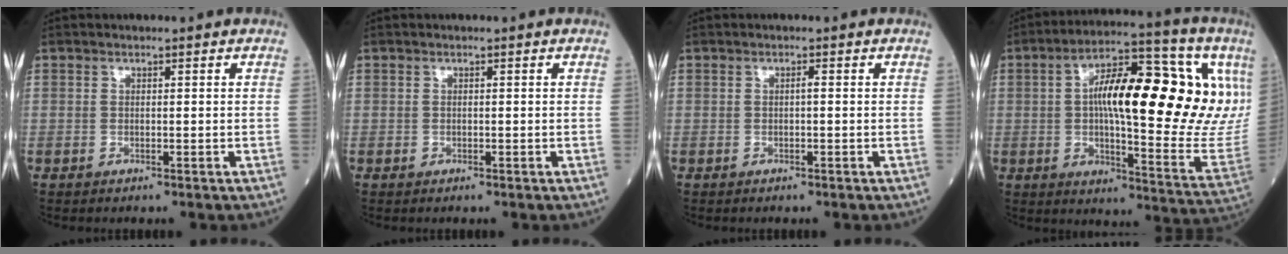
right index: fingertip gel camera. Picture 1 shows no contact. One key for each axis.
{"total": 0.0}
{"total": 0.5, "fx": -0.1, "fy": 0.0, "fz": 0.5, "tx": -0.010, "ty": 0.001, "tz": -0.001}
{"total": 26.6, "fx": 6.6, "fy": 6.0, "fz": 25.0, "tx": -0.314, "ty": 0.047, "tz": 0.096}